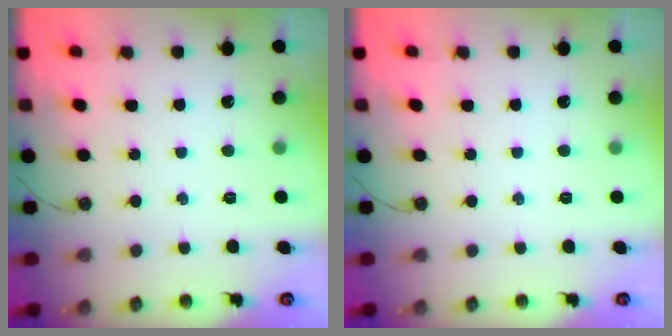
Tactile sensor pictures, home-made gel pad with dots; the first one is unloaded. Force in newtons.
{"total": 0.0}